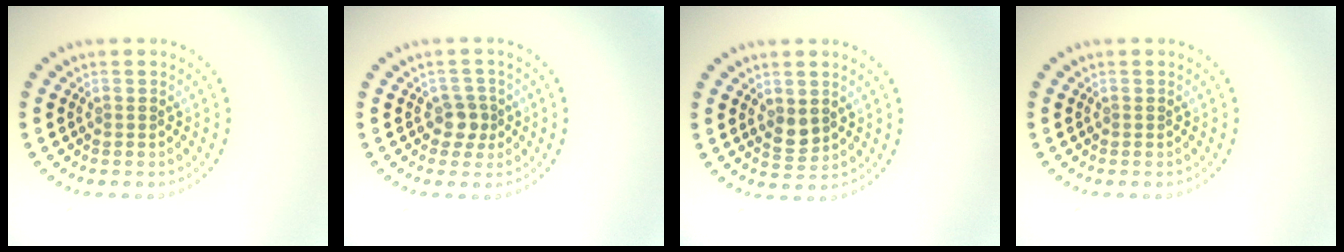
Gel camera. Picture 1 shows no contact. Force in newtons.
{"total": 1.9, "press": 1.6, "slide": 1.0}
{"total": 1.7, "press": 1.7, "slide": 0.4}
{"total": 0.0}